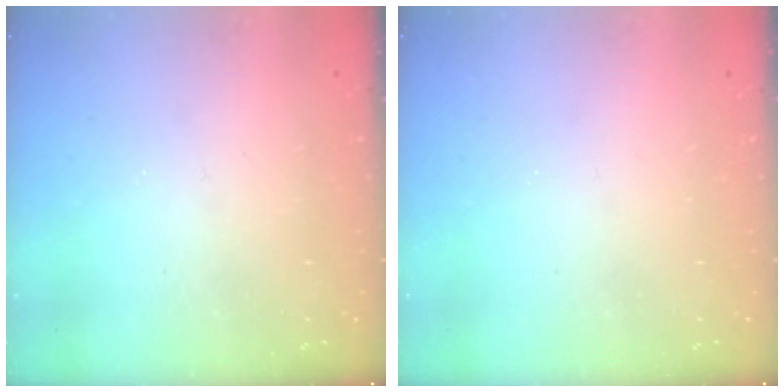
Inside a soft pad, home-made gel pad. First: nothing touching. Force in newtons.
{"total": 0.0}